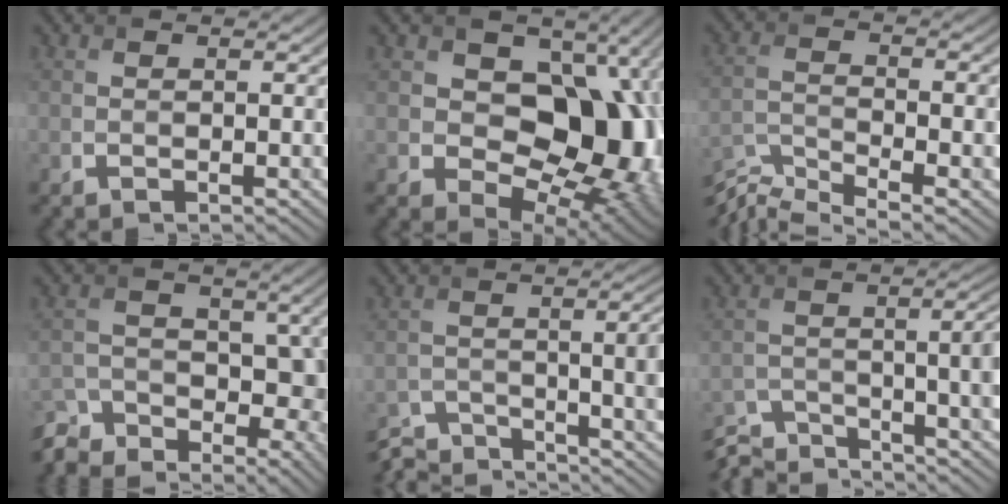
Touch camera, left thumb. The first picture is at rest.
{"total": 16.2, "force": [0.8, 11.1, 11.8], "torque": [-0.132, -0.012, 0.011]}
{"total": 8.0, "force": [-6.3, 1.8, 4.7], "torque": [-0.097, -0.010, -0.122]}
{"total": 9.2, "force": [-6.1, 5.1, 4.6], "torque": [-0.080, -0.013, -0.119]}
{"total": 8.3, "force": [-5.8, 2.4, 5.5], "torque": [-0.089, -0.014, -0.103]}
{"total": 9.5, "force": [-7.1, 2.2, 6.0], "torque": [-0.096, -0.012, -0.125]}